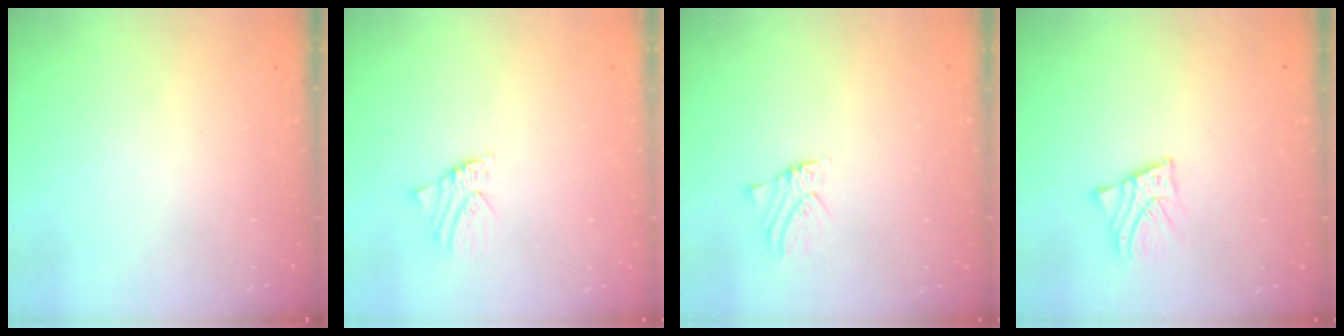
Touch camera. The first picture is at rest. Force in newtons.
{"total": 0.8, "press": 0.8, "slide": 0.1}
{"total": 1.0, "press": 1.0, "slide": 0.0}
{"total": 2.9, "press": 2.9, "slide": 0.2}